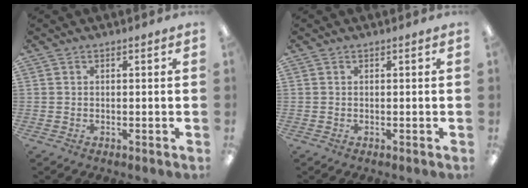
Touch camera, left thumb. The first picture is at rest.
{"total": 0.0}